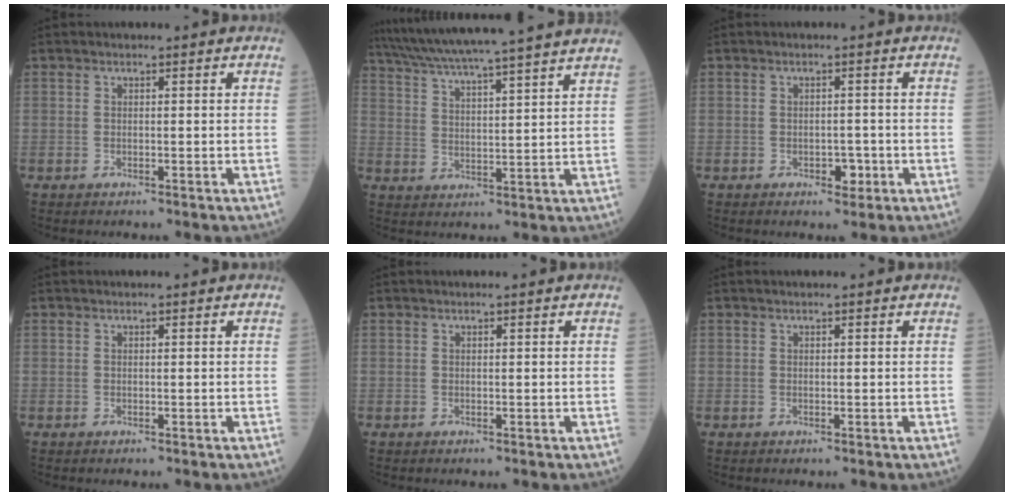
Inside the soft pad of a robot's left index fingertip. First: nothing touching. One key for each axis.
{"total": 20.9, "fx": 18.6, "fy": -1.1, "fz": 9.5, "tx": -0.171, "ty": -0.005, "tz": 0.261}
{"total": 2.5, "fx": -1.1, "fy": 1.4, "fz": 1.7, "tx": -0.021, "ty": 0.004, "tz": -0.011}
{"total": 0.0}
{"total": 0.0}
{"total": 0.8, "fx": 0.7, "fy": 0.1, "fz": 0.4, "tx": -0.003, "ty": 0.013, "tz": 0.011}